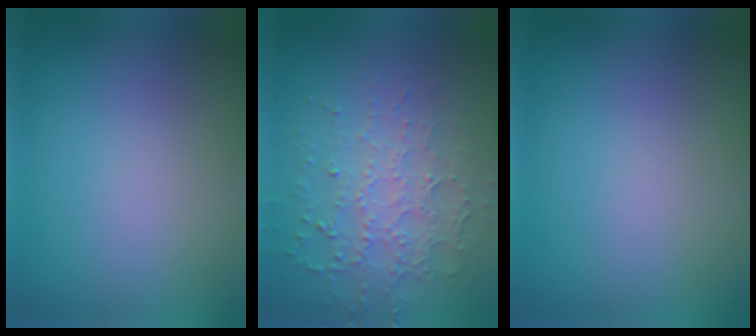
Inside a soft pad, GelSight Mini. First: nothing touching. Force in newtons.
{"total": 4.9, "press": 3.5, "slide": 3.4}
{"total": 0.0}